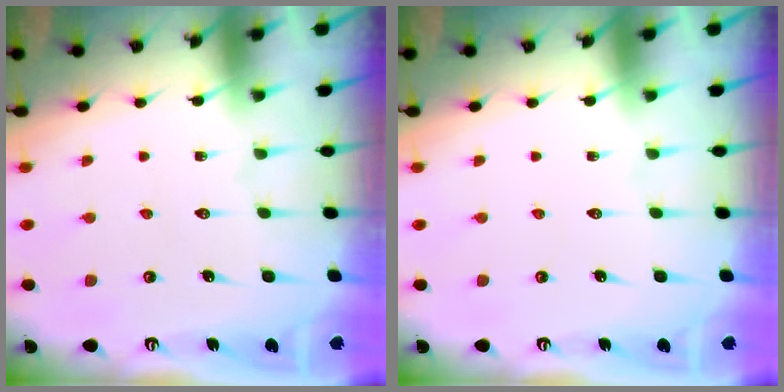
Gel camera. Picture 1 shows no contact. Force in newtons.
{"total": 0.0}